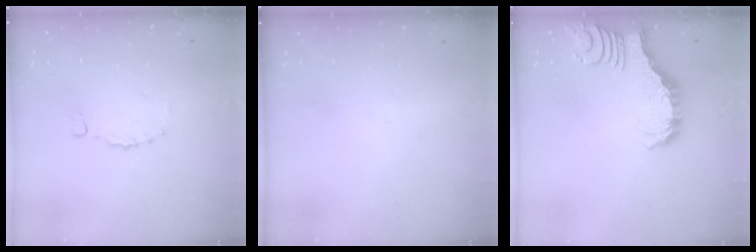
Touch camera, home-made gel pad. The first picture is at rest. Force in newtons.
{"total": 0.0}
{"total": 2.9, "press": 2.8, "slide": 0.5}